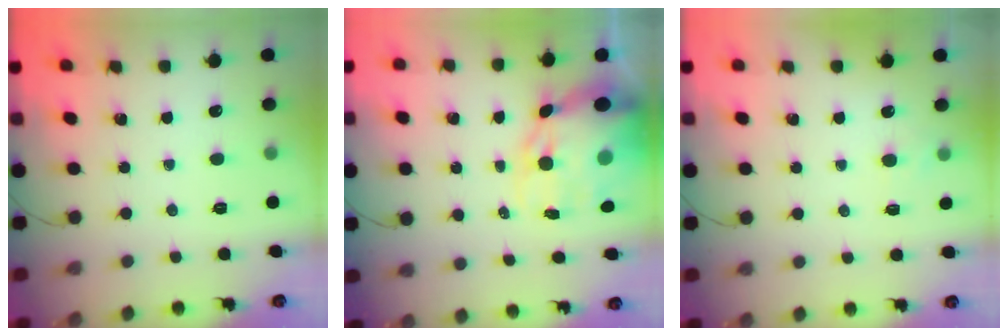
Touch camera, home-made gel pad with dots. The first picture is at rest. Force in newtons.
{"total": 15.9, "press": 15.5, "slide": 3.9}
{"total": 3.3, "press": 3.1, "slide": 1.2}